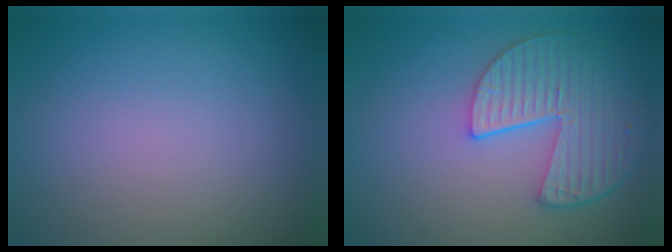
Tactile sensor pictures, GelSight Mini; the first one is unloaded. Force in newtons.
{"total": 5.3, "press": 4.4, "slide": 3.0}